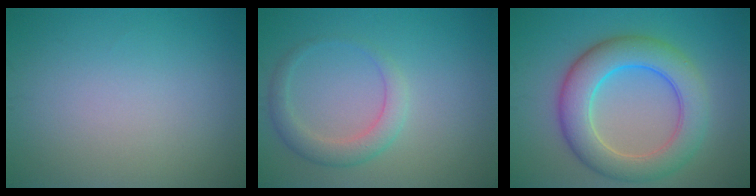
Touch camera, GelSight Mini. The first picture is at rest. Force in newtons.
{"total": 2.8, "press": 2.8, "slide": 0.3}
{"total": 7.6, "press": 7.6, "slide": 0.1}